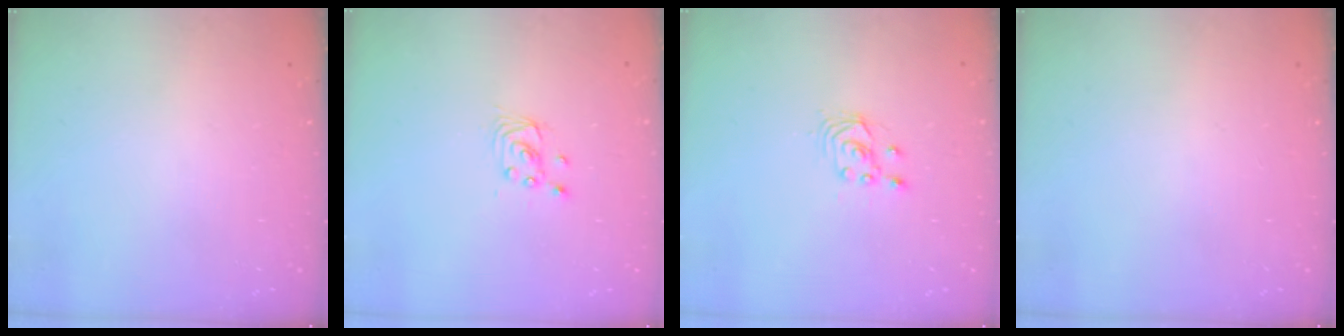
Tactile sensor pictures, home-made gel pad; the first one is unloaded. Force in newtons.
{"total": 2.4, "press": 2.4, "slide": 0.2}
{"total": 2.5, "press": 2.5, "slide": 0.2}
{"total": 0.0}